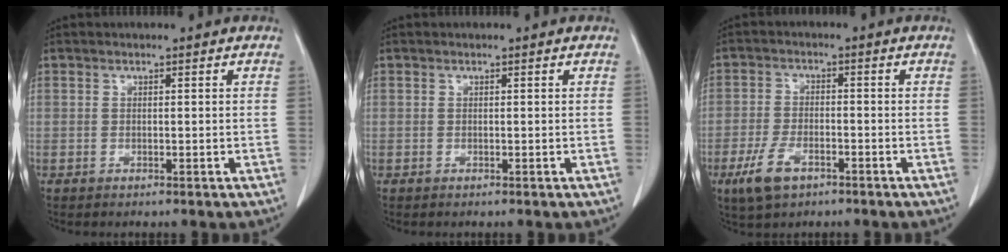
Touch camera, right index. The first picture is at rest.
{"total": 0.0}
{"total": 6.1, "force": [-3.5, 2.8, 4.1], "torque": [-0.091, -0.007, -0.061]}